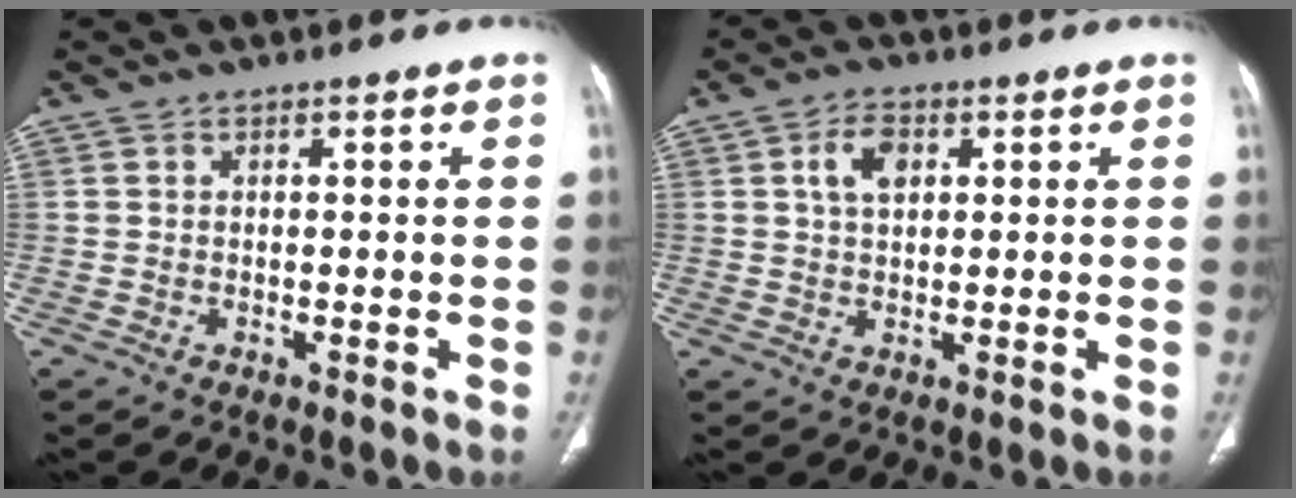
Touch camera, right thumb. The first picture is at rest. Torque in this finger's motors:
{"motor_torque": [0.68, 1.07, 0.14, -0.07, 0.00]}